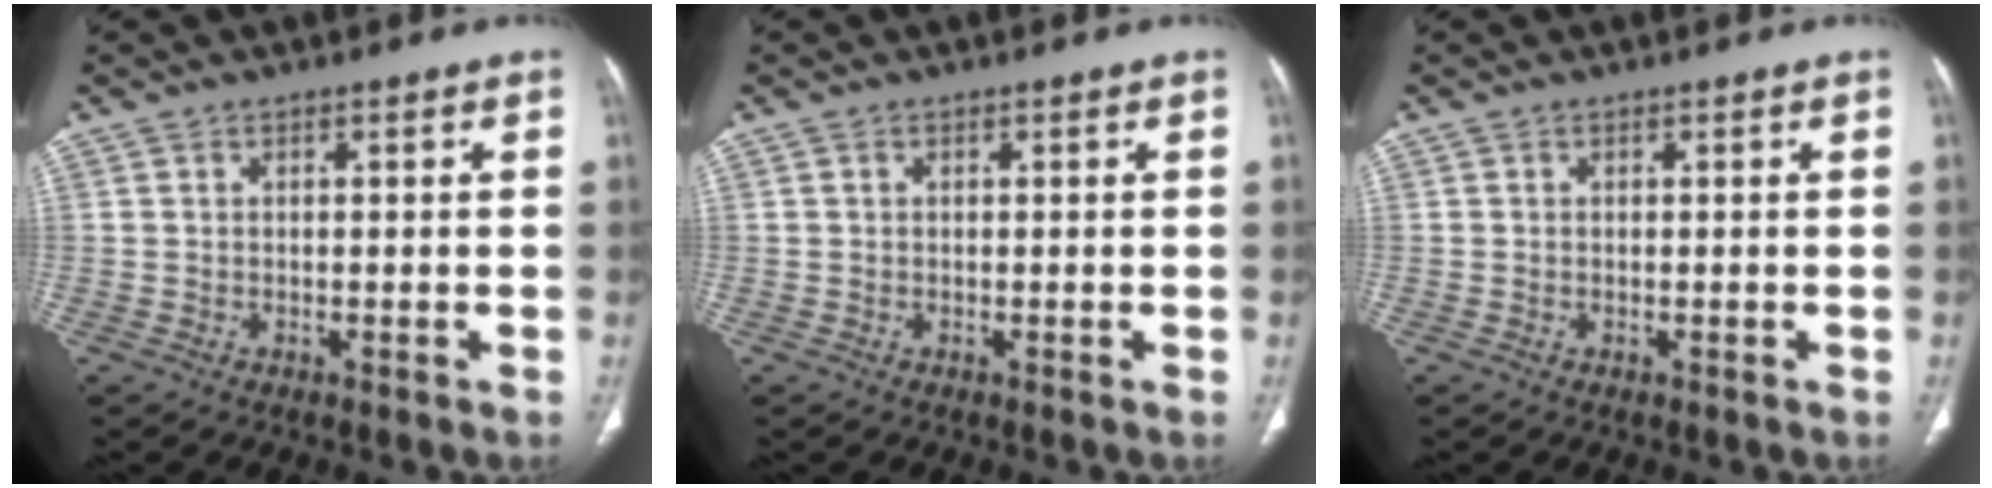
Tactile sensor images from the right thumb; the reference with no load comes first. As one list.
[{"total": 0.0}, {"total": 0.0}]